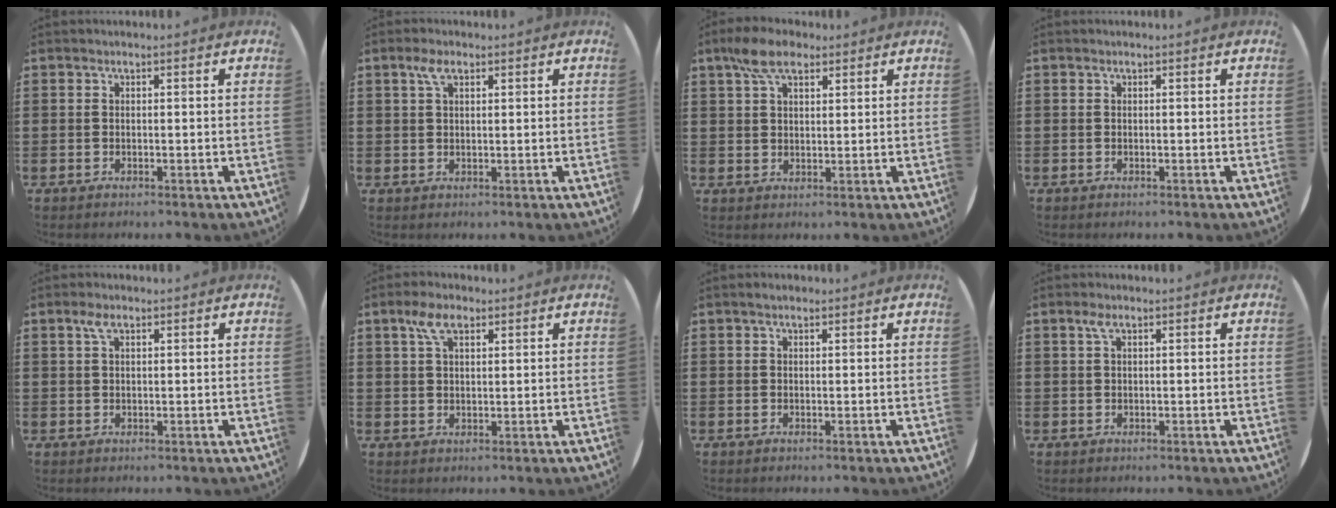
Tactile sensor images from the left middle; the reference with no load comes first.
{"total": 2.7, "force": [1.6, 1.3, 1.7], "torque": [-0.038, 0.007, 0.029]}
{"total": 5.6, "force": [3.7, 3.0, 3.0], "torque": [-0.061, 0.007, 0.068]}
{"total": 0.0}
{"total": 2.0, "force": [1.1, 1.0, 1.3], "torque": [-0.022, 0.003, 0.019]}
{"total": 4.4, "force": [2.7, 2.2, 2.6], "torque": [-0.051, 0.005, 0.047]}
{"total": 0.9, "force": [0.7, 0.4, 0.5], "torque": [-0.002, 0.002, 0.010]}
{"total": 1.5, "force": [0.7, 0.7, 1.1], "torque": [-0.026, 0.005, 0.013]}